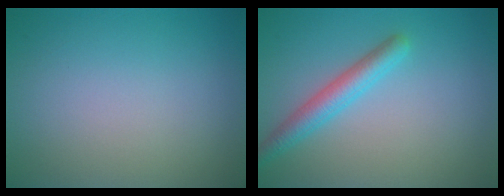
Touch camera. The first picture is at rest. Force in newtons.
{"total": 2.9, "press": 2.9, "slide": 0.1}